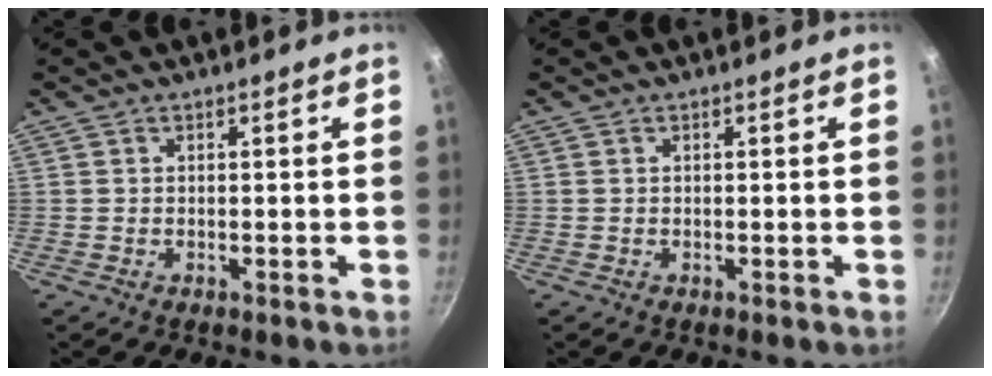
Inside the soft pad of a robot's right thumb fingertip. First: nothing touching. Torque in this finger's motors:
{"motor_torque": [-0.26, 0.18, -0.27, 0.27, 0.03]}